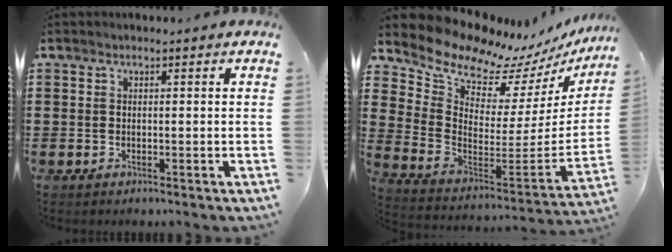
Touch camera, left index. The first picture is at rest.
{"total": 9.8, "force": [9.3, 2.8, 1.7], "torque": [-0.077, -0.086, 0.156]}